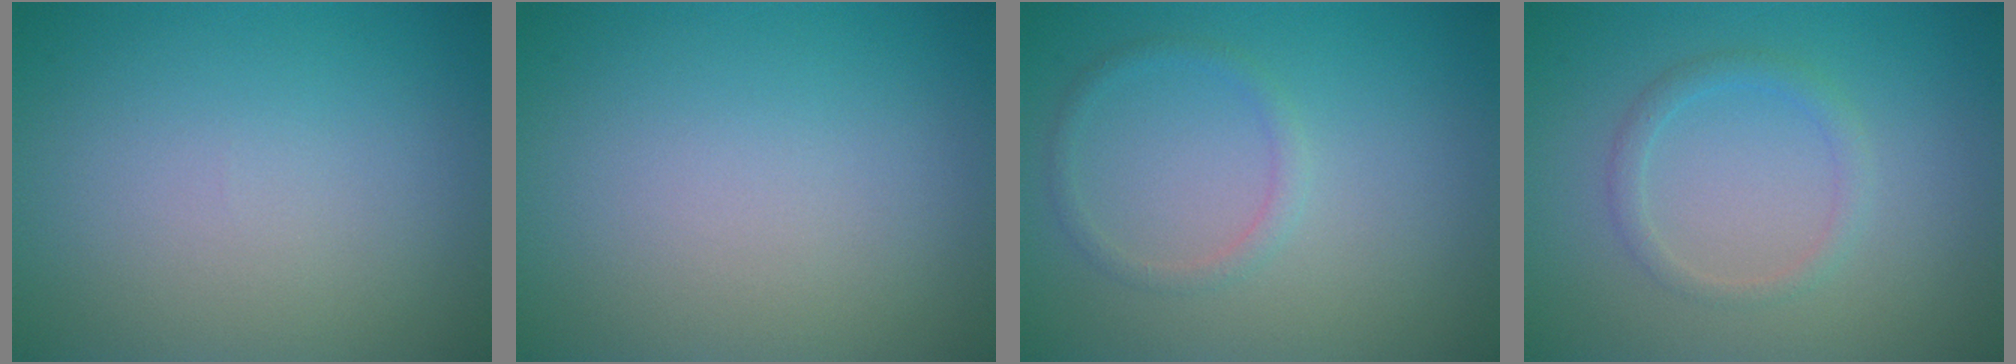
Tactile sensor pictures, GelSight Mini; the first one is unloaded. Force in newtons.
{"total": 0.0}
{"total": 1.2, "press": 1.2, "slide": 0.1}
{"total": 1.6, "press": 1.6, "slide": 0.0}